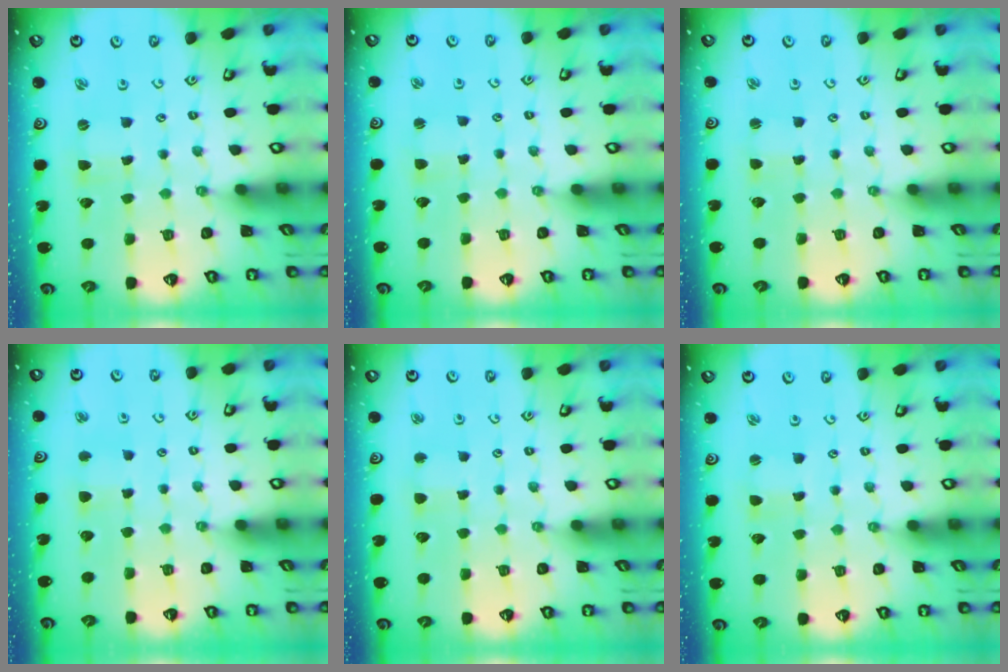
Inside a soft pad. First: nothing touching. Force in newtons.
{"total": 1.7, "press": 1.7, "slide": 0.2}
{"total": 0.9, "press": 0.9, "slide": 0.1}
{"total": 2.9, "press": 2.9, "slide": 0.5}
{"total": 2.6, "press": 2.6, "slide": 0.3}
{"total": 0.6, "press": 0.6, "slide": 0.0}